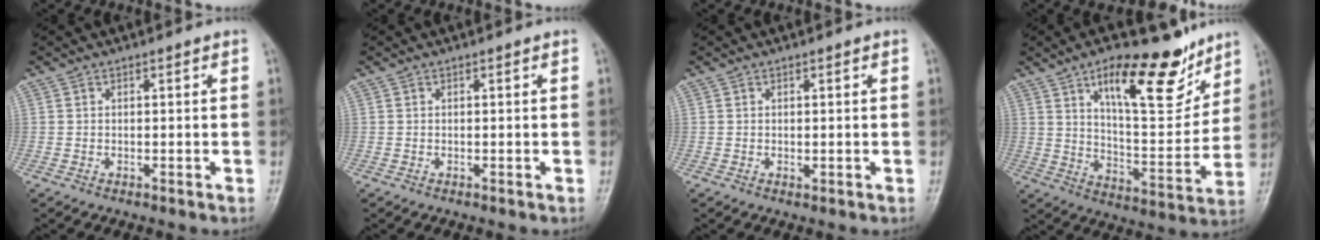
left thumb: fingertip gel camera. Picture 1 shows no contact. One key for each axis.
{"total": 0.0}
{"total": 0.8, "fx": 0.3, "fy": 0.5, "fz": 0.6, "tx": -0.007, "ty": -0.003, "tz": 0.006}
{"total": 18.9, "fx": 11.5, "fy": 7.1, "fz": 13.2, "tx": -0.153, "ty": -0.069, "tz": 0.188}